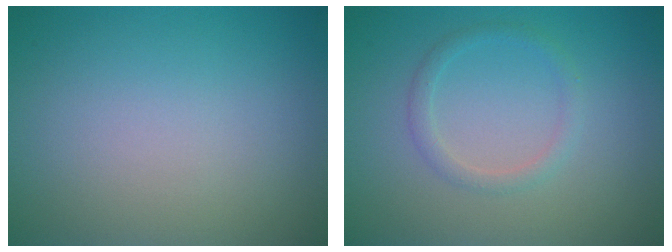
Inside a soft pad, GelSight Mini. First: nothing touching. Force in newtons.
{"total": 1.5, "press": 1.5, "slide": 0.1}